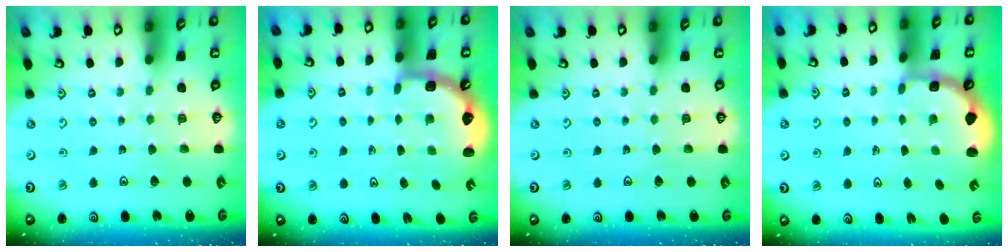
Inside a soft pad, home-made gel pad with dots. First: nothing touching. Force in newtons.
{"total": 2.6, "press": 2.3, "slide": 1.3}
{"total": 0.0}
{"total": 2.8, "press": 2.2, "slide": 1.7}